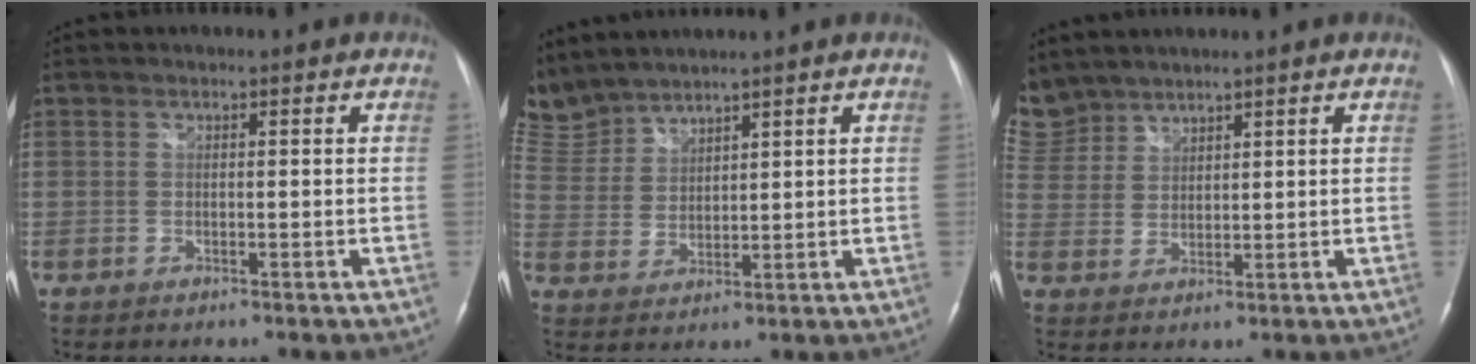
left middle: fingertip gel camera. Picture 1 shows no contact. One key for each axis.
{"total": 7.8, "fx": 7.6, "fy": 1.4, "fz": 0.3, "tx": -0.027, "ty": 0.014, "tz": 0.172}
{"total": 7.8, "fx": 6.9, "fy": 3.5, "fz": 0.6, "tx": -0.031, "ty": 0.012, "tz": 0.154}